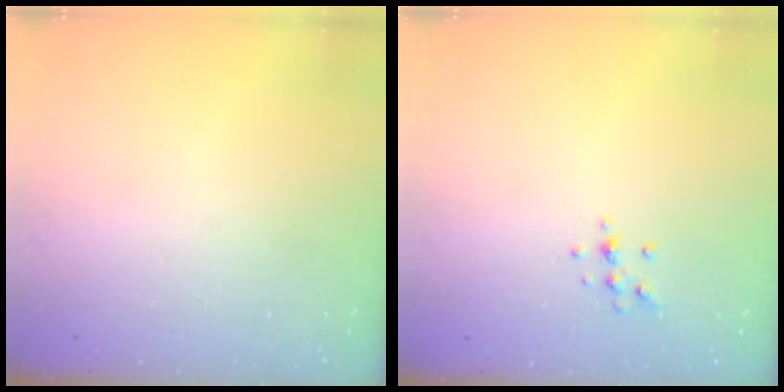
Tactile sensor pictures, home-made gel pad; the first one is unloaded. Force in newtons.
{"total": 6.0, "press": 5.6, "slide": 2.0}